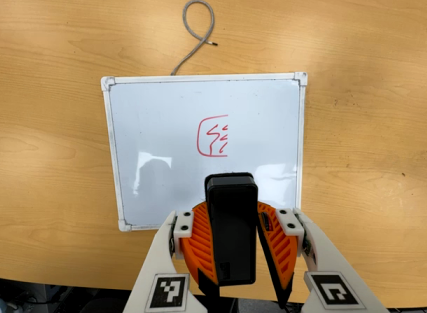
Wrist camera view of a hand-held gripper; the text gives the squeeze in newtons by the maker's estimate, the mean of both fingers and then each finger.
{"total": 8.6, "left": 8.7, "right": 8.5}